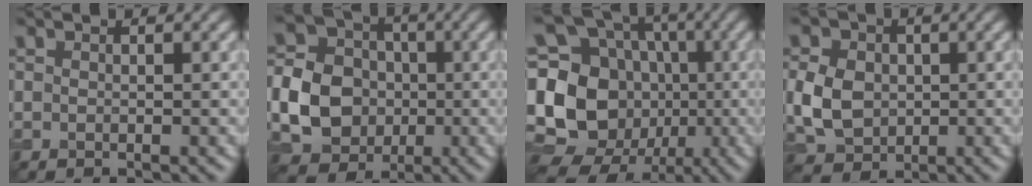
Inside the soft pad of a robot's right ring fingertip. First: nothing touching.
{"total": 8.2, "force": [-1.3, 7.0, 4.1], "torque": [-0.088, 0.000, -0.030]}
{"total": 20.1, "force": [-2.8, 18.0, 8.4], "torque": [-0.202, 0.027, -0.080]}
{"total": 4.9, "force": [0.0, 4.0, 2.8], "torque": [-0.062, 0.000, -0.001]}